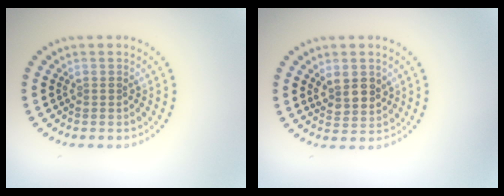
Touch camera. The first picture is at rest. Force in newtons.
{"total": 2.8, "press": 2.6, "slide": 1.1}